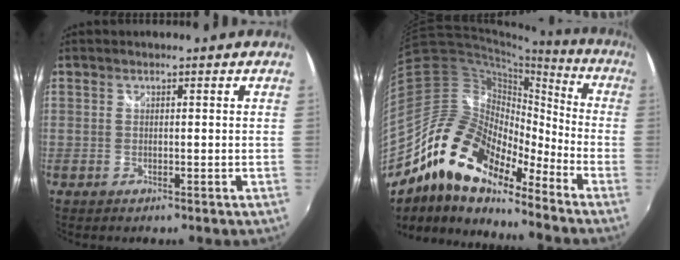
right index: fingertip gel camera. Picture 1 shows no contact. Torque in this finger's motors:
{"motor_torque": [1.07, -0.92, 0.19, -0.21]}